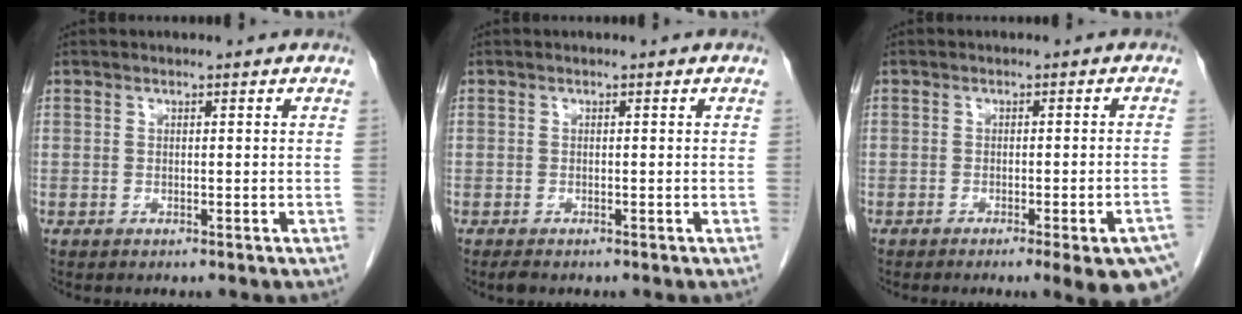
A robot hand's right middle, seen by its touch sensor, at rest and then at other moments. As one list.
[{"total": 0.9, "force": [-0.7, 0.3, 0.5], "torque": [-0.014, -0.003, -0.011]}, {"total": 10.3, "force": [-7.0, 1.0, 7.6], "torque": [-0.043, -0.006, -0.085]}]